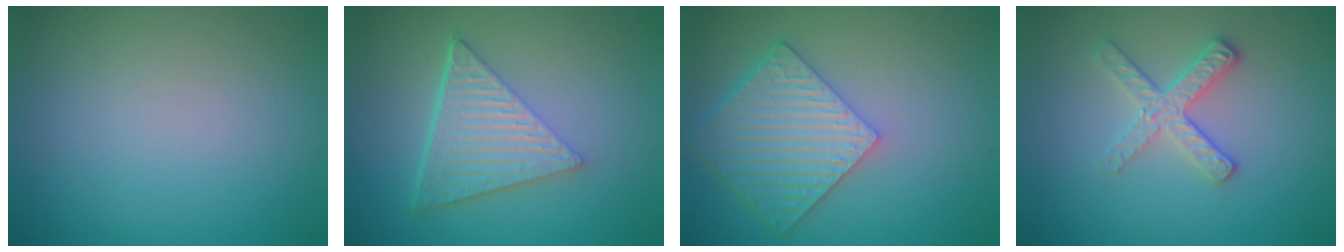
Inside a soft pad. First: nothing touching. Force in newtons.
{"total": 6.6, "press": 4.3, "slide": 5.0}
{"total": 6.2, "press": 5.2, "slide": 3.4}
{"total": 2.6, "press": 2.4, "slide": 0.9}